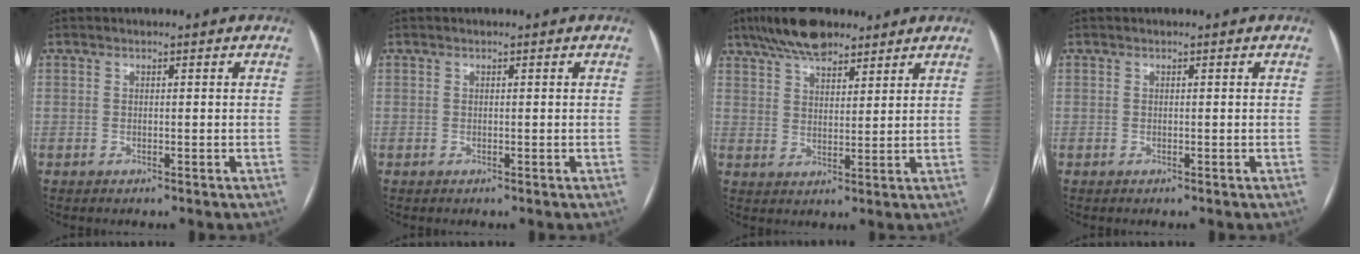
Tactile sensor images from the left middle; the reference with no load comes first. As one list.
[{"total": 0.0}, {"total": 9.5, "force": [7.3, 3.4, 5.0], "torque": [-0.090, 0.020, 0.129]}, {"total": 0.0}]